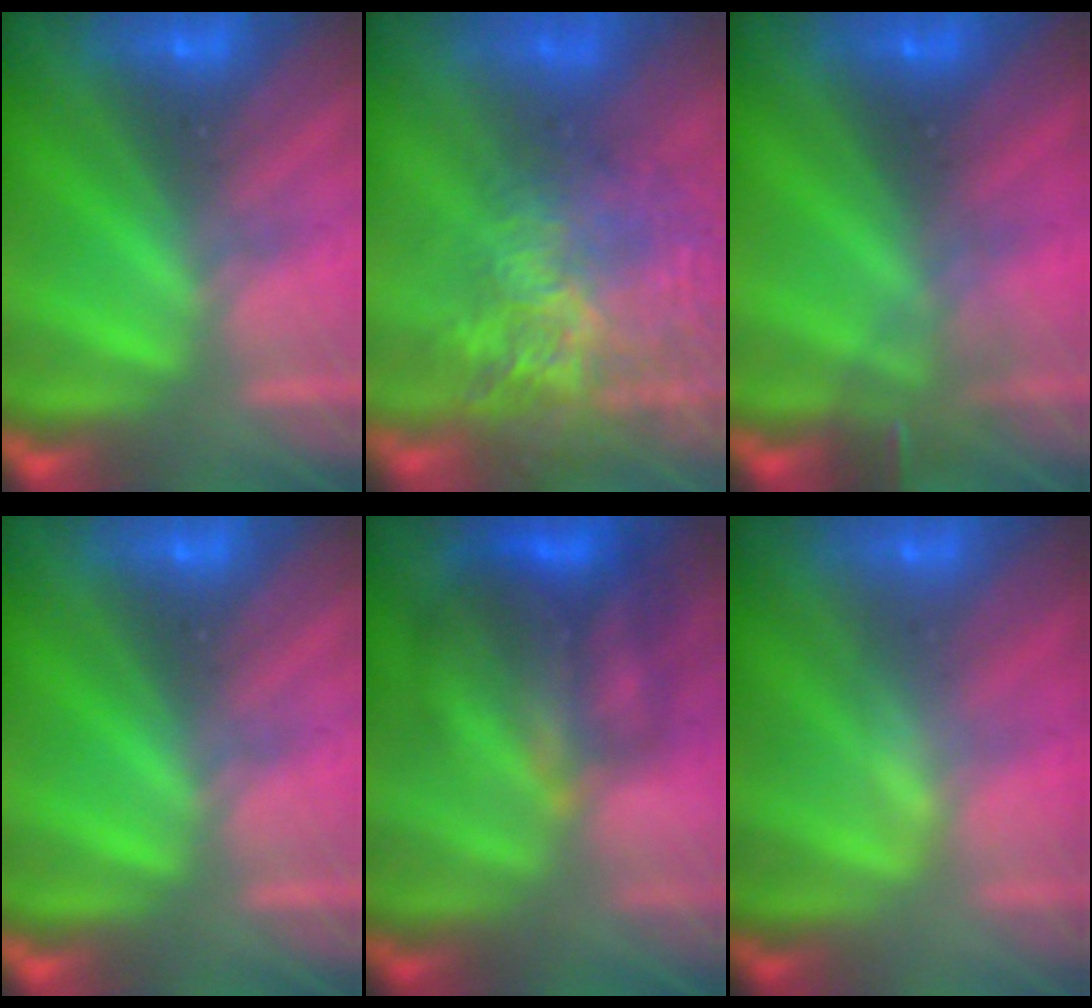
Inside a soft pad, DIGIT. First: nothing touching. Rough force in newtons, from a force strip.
{"total": 7.6}
{"total": 3.0}
{"total": 0.0}
{"total": 4.4}
{"total": 2.1}